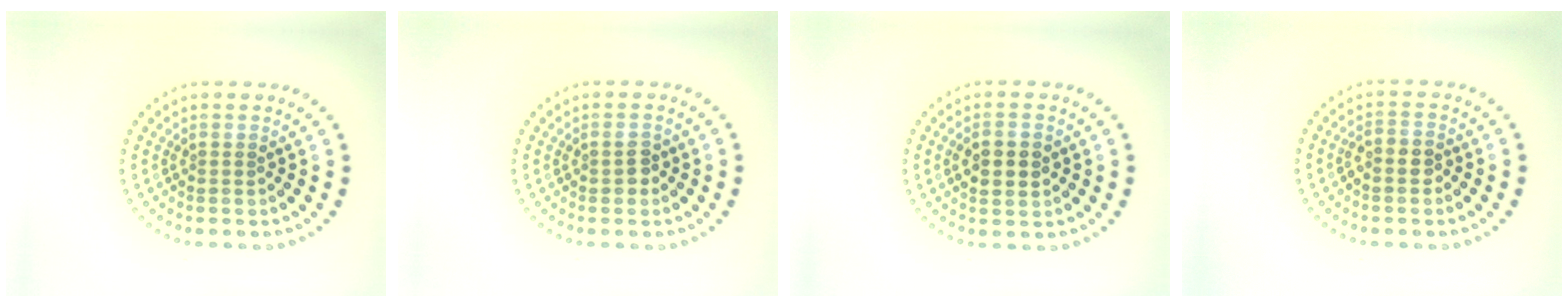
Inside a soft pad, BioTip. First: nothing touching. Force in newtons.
{"total": 1.4, "press": 1.4, "slide": 0.1}
{"total": 3.6, "press": 3.6, "slide": 0.2}
{"total": 2.0, "press": 1.8, "slide": 0.8}